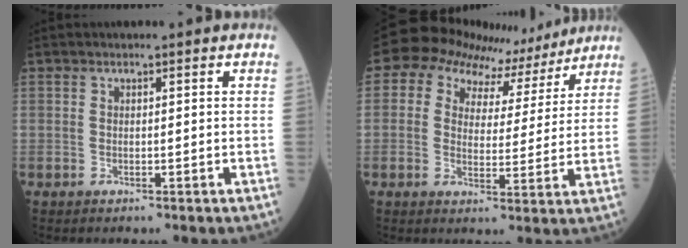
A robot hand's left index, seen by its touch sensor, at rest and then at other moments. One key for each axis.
{"total": 11.5, "fx": 8.5, "fy": 7.0, "fz": 3.2, "tx": -0.048, "ty": 0.031, "tz": 0.102}